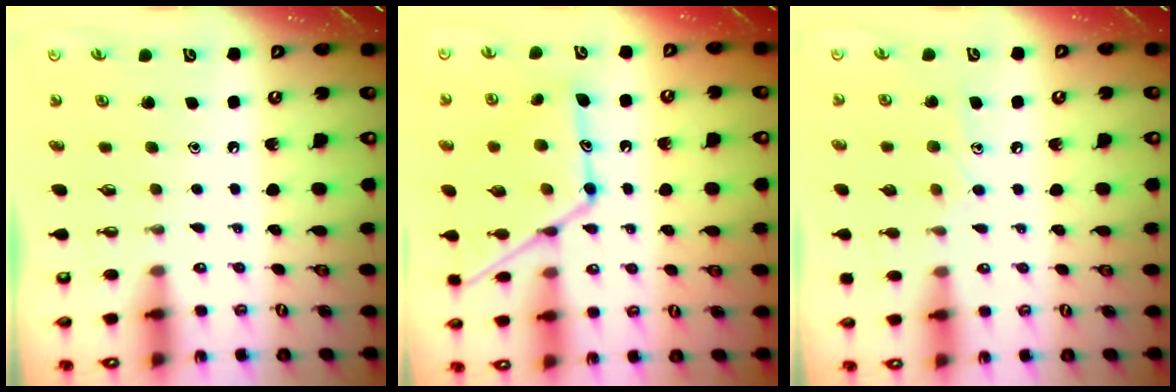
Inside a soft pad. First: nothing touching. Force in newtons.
{"total": 16.0, "press": 16.0, "slide": 1.1}
{"total": 7.6, "press": 7.6, "slide": 0.4}